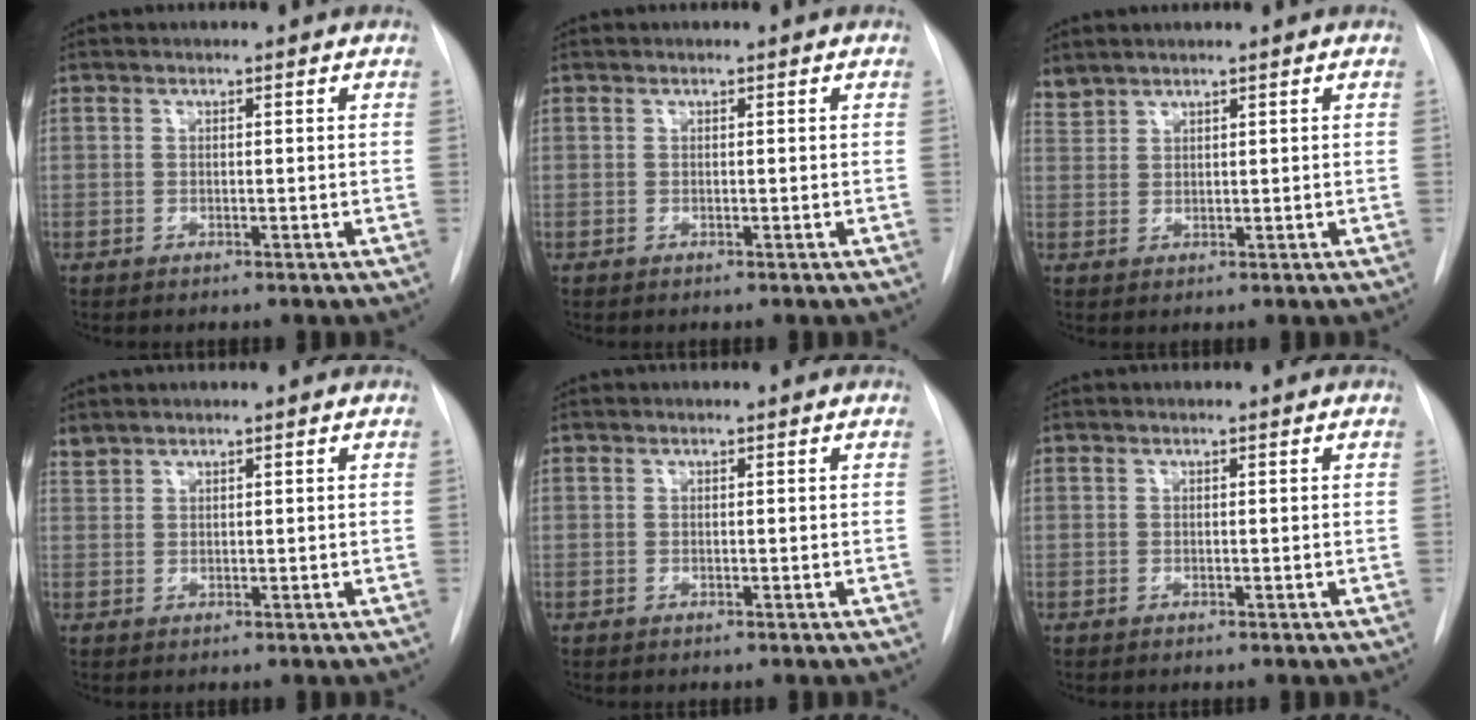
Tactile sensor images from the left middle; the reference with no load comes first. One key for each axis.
{"total": 0.0}
{"total": 2.0, "fx": 2.0, "fy": 0.2, "fz": 0.0, "tx": -0.008, "ty": 0.014, "tz": 0.048}
{"total": 1.2, "fx": 1.2, "fy": 0.1, "fz": 0.0, "tx": -0.009, "ty": 0.011, "tz": 0.031}
{"total": 0.0}
{"total": 0.0}